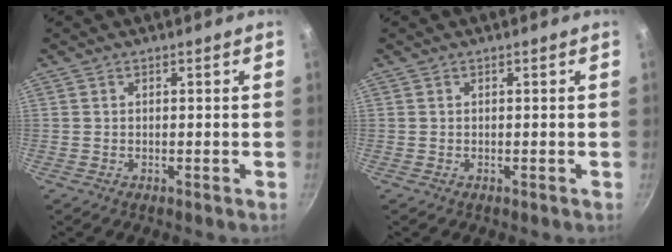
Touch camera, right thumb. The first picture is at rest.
{"total": 0.0}